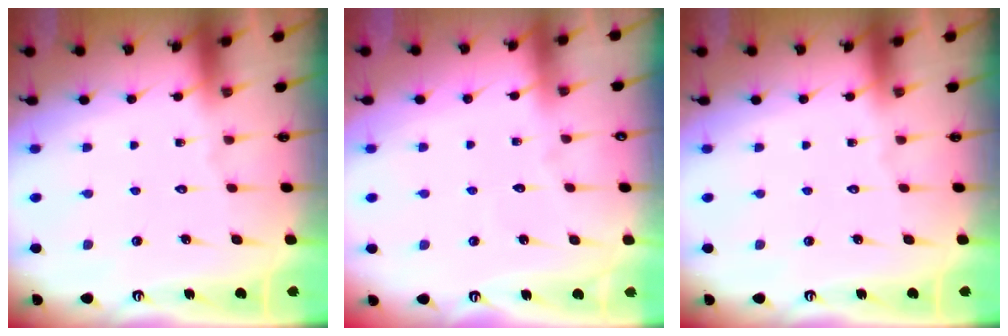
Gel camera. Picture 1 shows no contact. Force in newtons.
{"total": 2.8, "press": 2.8, "slide": 0.2}
{"total": 0.0}